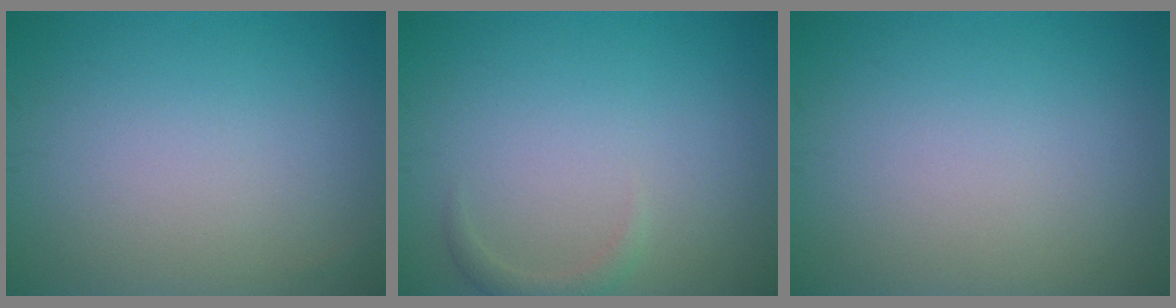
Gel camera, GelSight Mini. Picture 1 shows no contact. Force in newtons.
{"total": 1.2, "press": 1.2, "slide": 0.2}
{"total": 0.0}